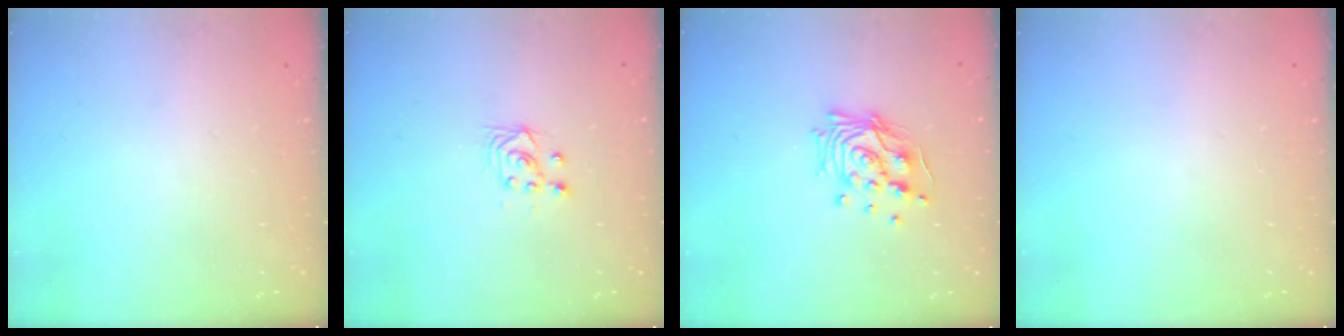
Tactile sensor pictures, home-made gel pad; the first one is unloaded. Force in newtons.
{"total": 3.6, "press": 3.3, "slide": 1.5}
{"total": 12.9, "press": 12.8, "slide": 1.1}
{"total": 0.0}